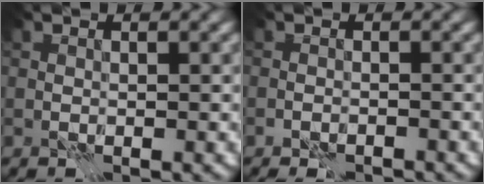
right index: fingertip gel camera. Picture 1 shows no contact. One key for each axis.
{"total": 1.0, "fx": -0.9, "fy": -0.1, "fz": 0.5, "tx": -0.006, "ty": 0.000, "tz": -0.015}